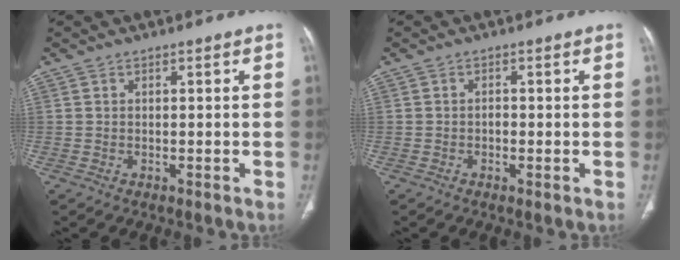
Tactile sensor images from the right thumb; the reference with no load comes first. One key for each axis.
{"total": 1.5, "fx": -0.3, "fy": 0.8, "fz": 1.2, "tx": -0.020, "ty": 0.000, "tz": -0.006}